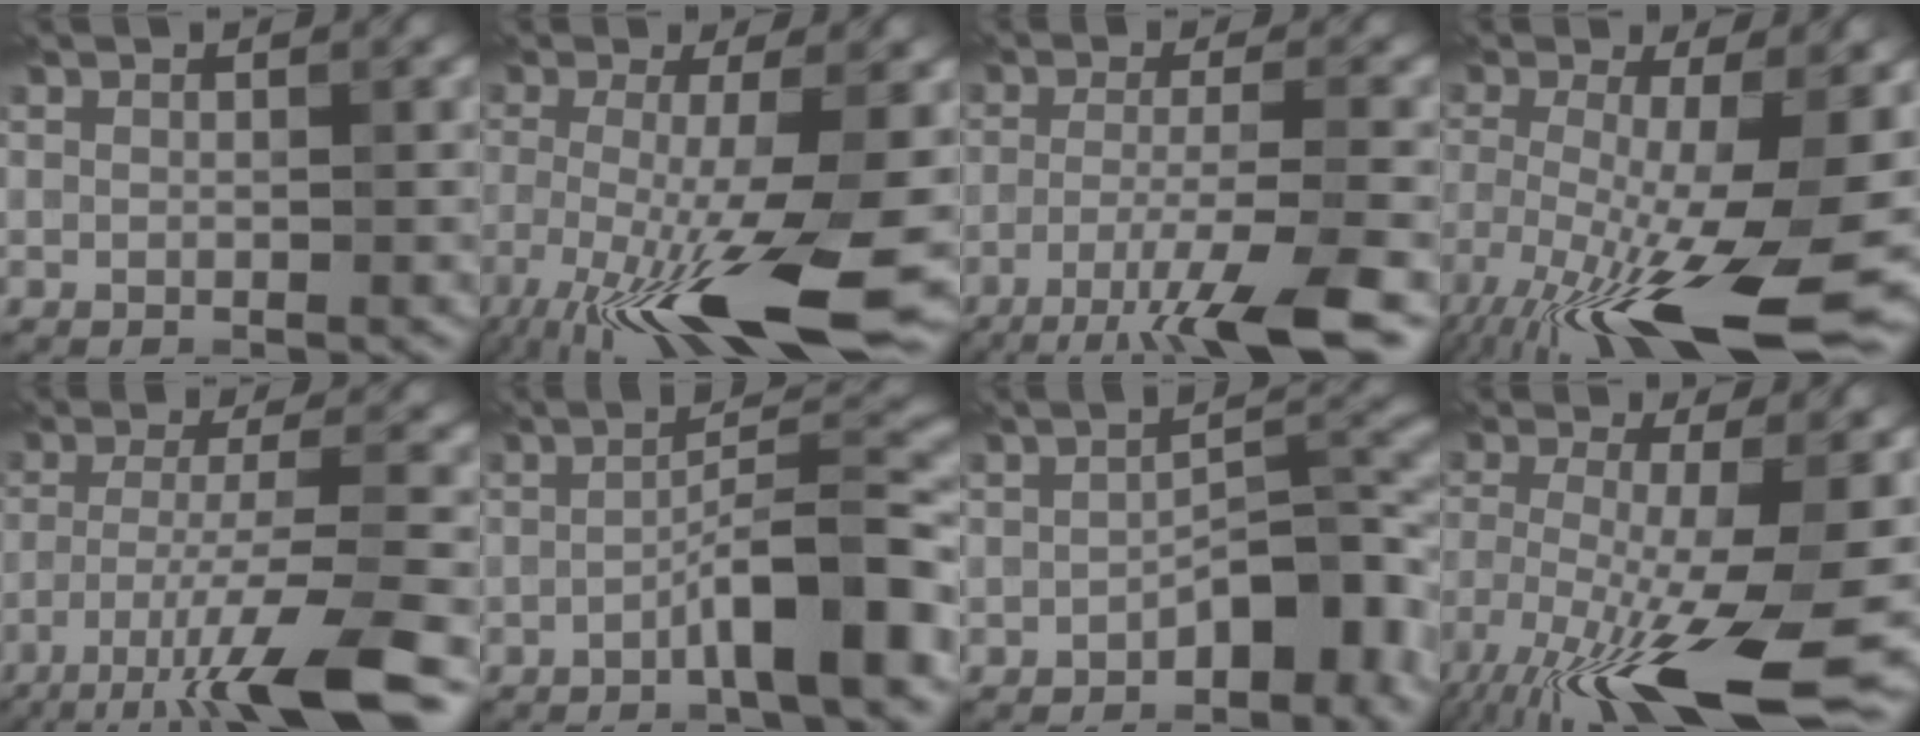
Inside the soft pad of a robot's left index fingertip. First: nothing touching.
{"total": 12.3, "force": [-5.2, 2.4, 10.9], "torque": [-0.196, -0.027, -0.088]}
{"total": 7.6, "force": [-4.5, 1.0, 6.1], "torque": [-0.091, -0.001, -0.080]}
{"total": 15.1, "force": [-6.3, 3.6, 13.3], "torque": [-0.238, -0.027, -0.109]}
{"total": 9.0, "force": [-5.5, 1.3, 7.1], "torque": [-0.104, 0.000, -0.099]}
{"total": 6.5, "force": [-2.9, 0.9, 5.8], "torque": [-0.089, 0.024, -0.052]}
{"total": 5.2, "force": [-2.4, 2.2, 4.0], "torque": [-0.052, 0.017, -0.042]}
{"total": 14.0, "force": [-6.7, 2.9, 11.9], "torque": [-0.231, -0.031, -0.113]}